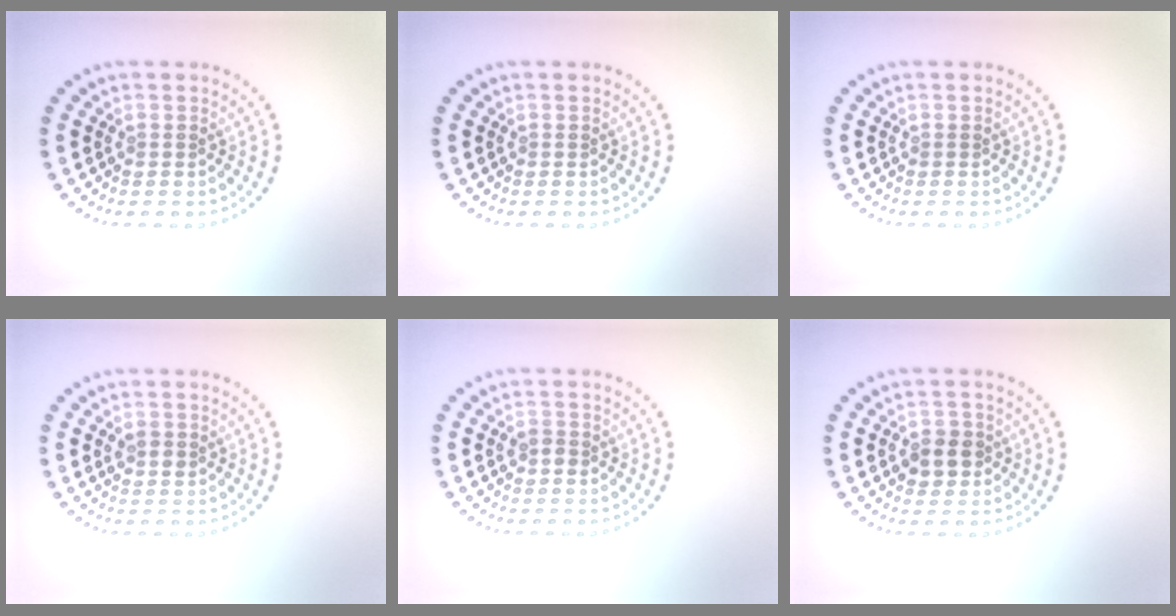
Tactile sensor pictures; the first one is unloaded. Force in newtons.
{"total": 0.0}
{"total": 0.0}
{"total": 1.1, "press": 1.1, "slide": 0.1}
{"total": 0.9, "press": 0.9, "slide": 0.3}
{"total": 2.4, "press": 2.3, "slide": 0.7}